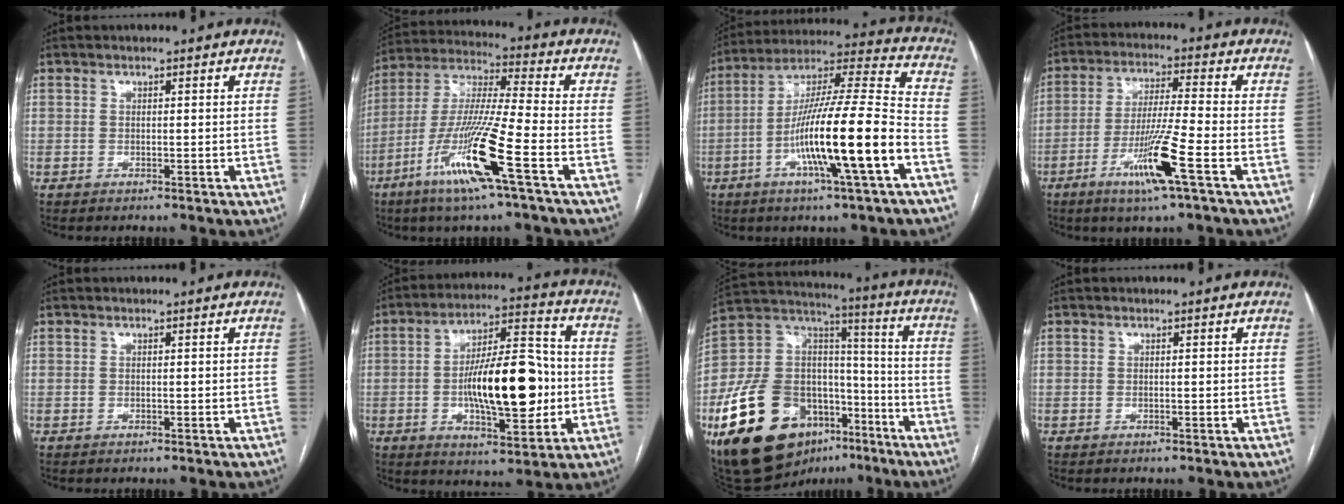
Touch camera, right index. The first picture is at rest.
{"total": 15.8, "force": [-7.3, -0.4, 14.1], "torque": [-0.289, -0.023, -0.141]}
{"total": 18.4, "force": [-6.3, -0.1, 17.3], "torque": [-0.306, -0.001, -0.113]}
{"total": 10.7, "force": [-4.9, -0.7, 9.5], "torque": [-0.185, -0.015, -0.094]}
{"total": 0.0}
{"total": 16.9, "force": [-1.8, 5.3, 16.0], "torque": [-0.262, 0.017, -0.024]}
{"total": 24.8, "force": [-13.0, 14.7, 15.2], "torque": [-0.285, 0.059, -0.214]}
{"total": 0.0}